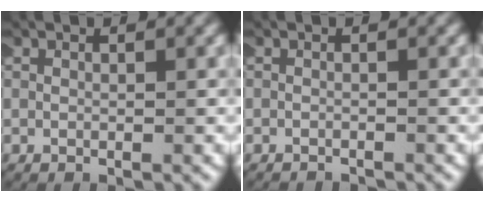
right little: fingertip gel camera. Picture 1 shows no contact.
{"total": 1.3, "force": [-1.3, 0.0, -0.2], "torque": [-0.005, -0.007, -0.016]}